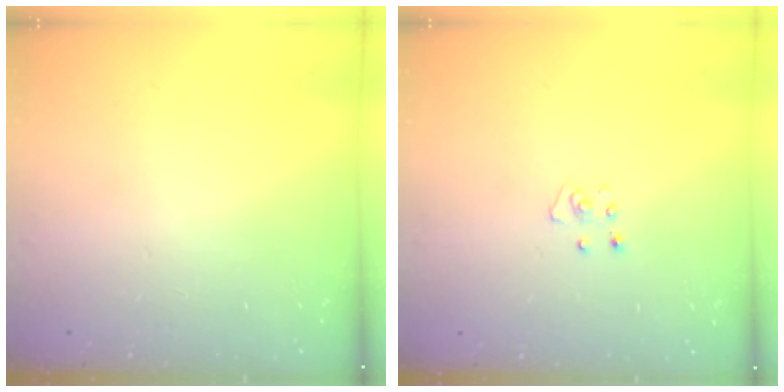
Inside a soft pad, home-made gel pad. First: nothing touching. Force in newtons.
{"total": 3.1, "press": 3.1, "slide": 0.2}